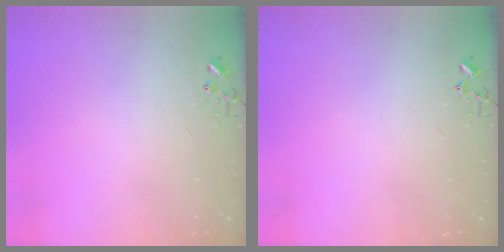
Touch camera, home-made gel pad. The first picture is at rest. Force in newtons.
{"total": 0.0}